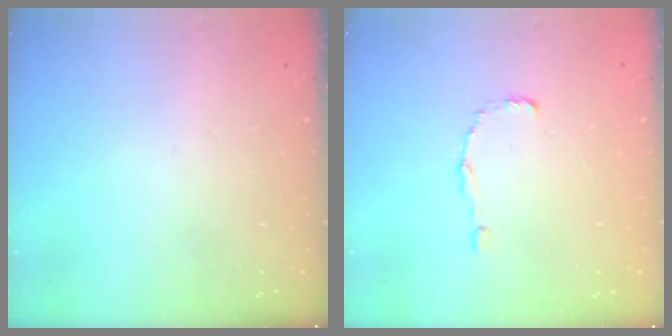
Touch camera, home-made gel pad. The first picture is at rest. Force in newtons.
{"total": 1.5, "press": 1.5, "slide": 0.1}